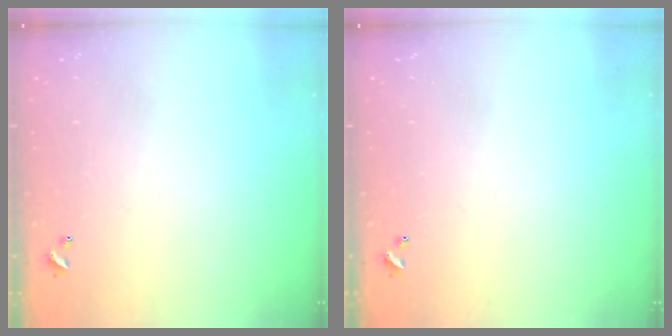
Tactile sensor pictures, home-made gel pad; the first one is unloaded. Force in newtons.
{"total": 0.0}